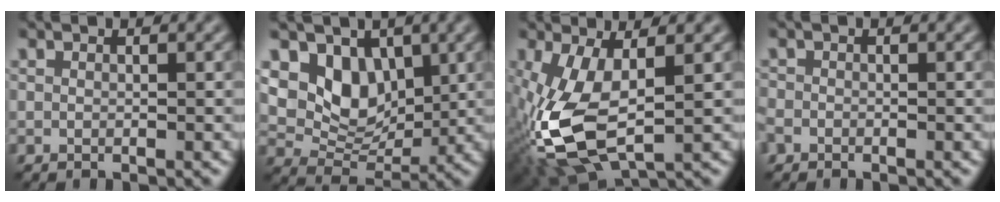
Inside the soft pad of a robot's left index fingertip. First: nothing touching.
{"total": 6.0, "force": [1.9, 4.4, 3.6], "torque": [-0.063, -0.015, 0.029]}
{"total": 10.5, "force": [-1.4, 5.2, 9.0], "torque": [-0.224, -0.018, -0.023]}
{"total": 0.9, "force": [-0.6, 0.7, 0.2], "torque": [-0.002, -0.001, -0.015]}